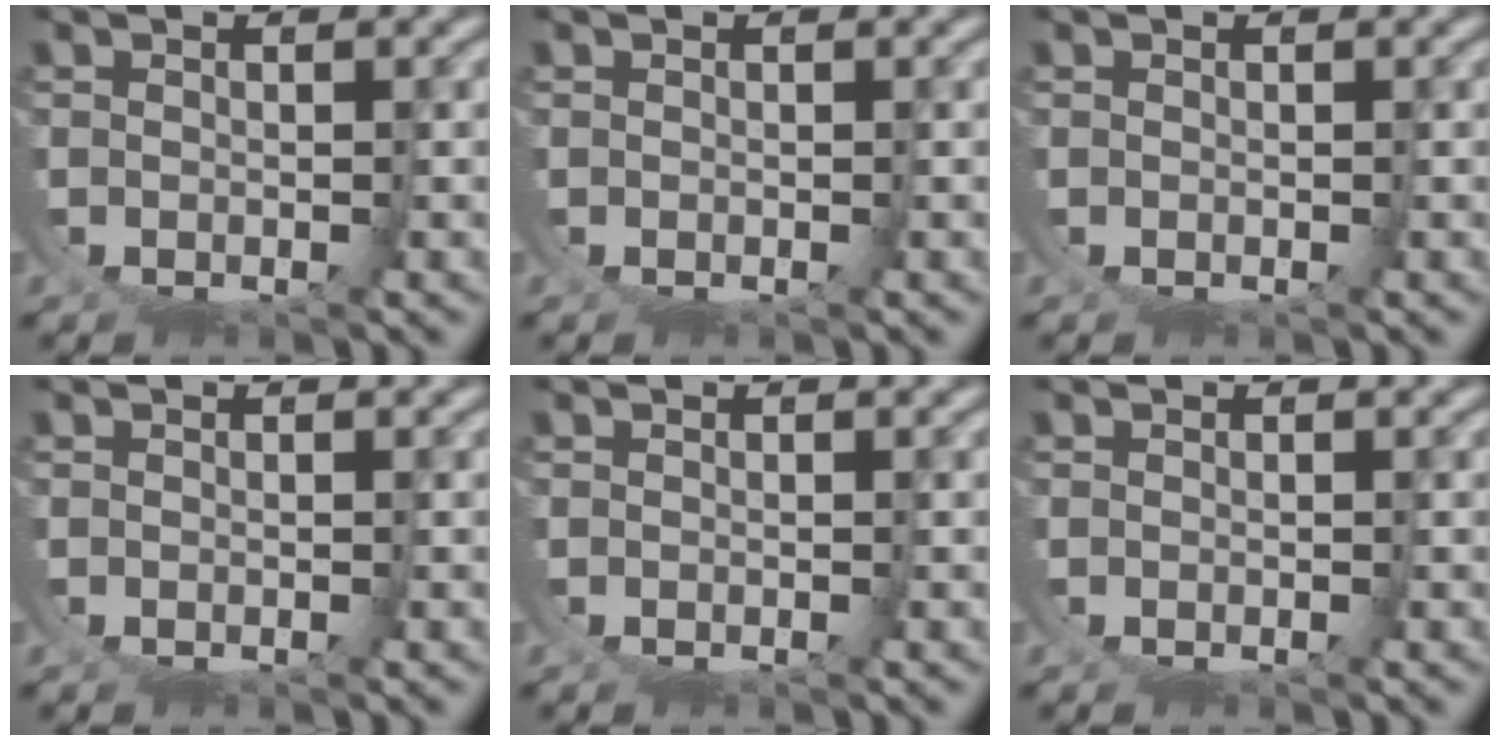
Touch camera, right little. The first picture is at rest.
{"total": 0.0}
{"total": 0.0}
{"total": 0.0}
{"total": 0.0}
{"total": 0.0}